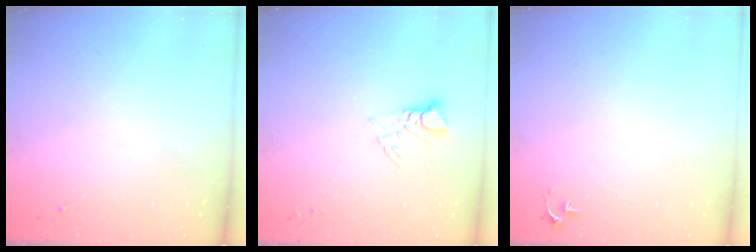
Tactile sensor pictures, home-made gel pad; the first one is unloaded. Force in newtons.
{"total": 3.8, "press": 3.8, "slide": 0.2}
{"total": 2.7, "press": 2.7, "slide": 0.3}